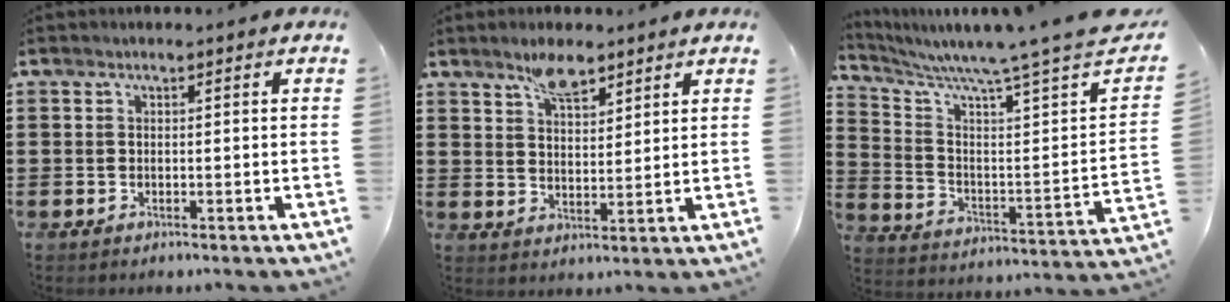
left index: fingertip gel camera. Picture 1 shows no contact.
{"total": 5.5, "force": [4.0, 2.2, 3.1], "torque": [-0.054, 0.000, 0.070]}
{"total": 7.1, "force": [5.8, -0.4, 4.2], "torque": [-0.098, -0.056, 0.087]}